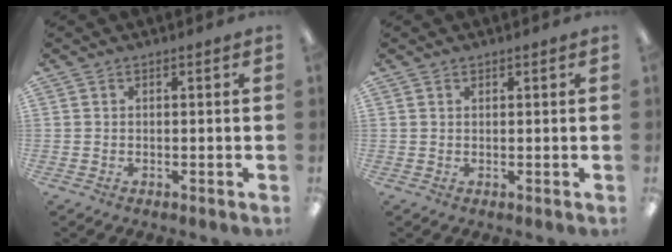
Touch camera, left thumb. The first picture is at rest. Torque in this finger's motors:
{"motor_torque": [-0.08, -0.02, -0.41, 0.27, -0.01]}